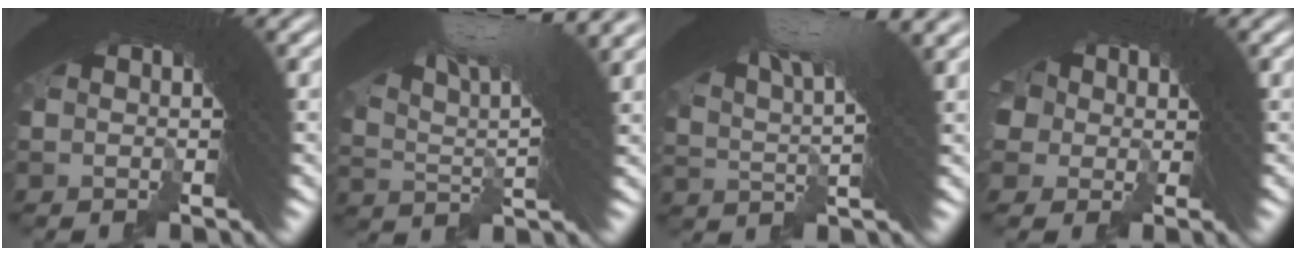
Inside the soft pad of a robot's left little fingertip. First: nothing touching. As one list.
[{"total": 10.0, "force": [4.9, 2.9, 8.3], "torque": [-0.120, 0.019, 0.072]}, {"total": 7.9, "force": [4.1, 2.0, 6.5], "torque": [-0.093, 0.018, 0.061]}, {"total": 3.8, "force": [-0.6, 3.4, 1.6], "torque": [-0.046, -0.017, -0.002]}]